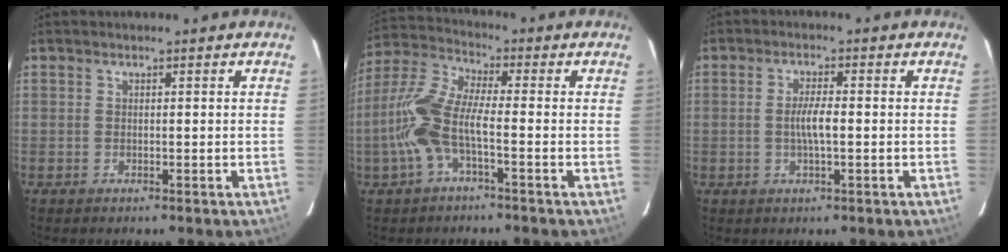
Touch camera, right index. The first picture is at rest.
{"total": 10.3, "force": [-3.0, 2.8, 9.5], "torque": [-0.222, 0.008, -0.062]}
{"total": 3.7, "force": [-0.5, 0.5, 3.6], "torque": [-0.067, 0.001, -0.009]}